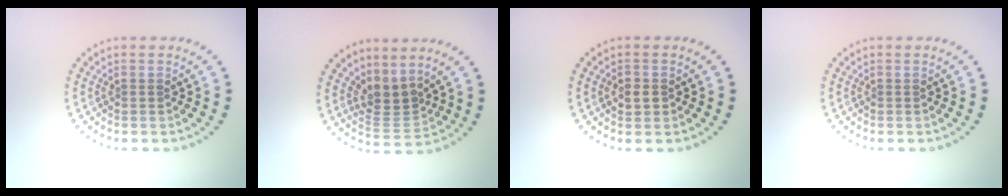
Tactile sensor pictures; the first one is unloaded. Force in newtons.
{"total": 2.8, "press": 2.0, "slide": 1.9}
{"total": 1.4, "press": 1.4, "slide": 0.2}
{"total": 0.0}